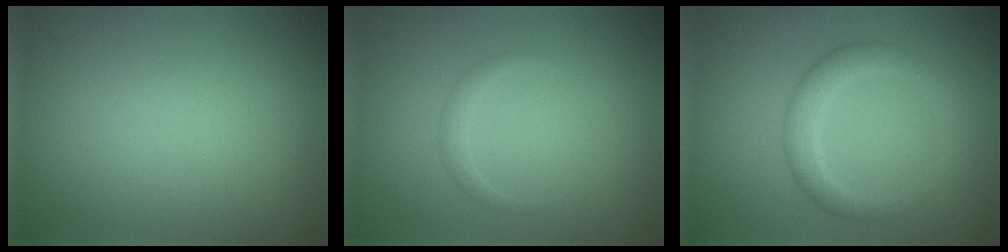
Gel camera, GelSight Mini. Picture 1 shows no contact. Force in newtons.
{"total": 1.0, "press": 1.0, "slide": 0.1}
{"total": 2.8, "press": 2.8, "slide": 0.1}